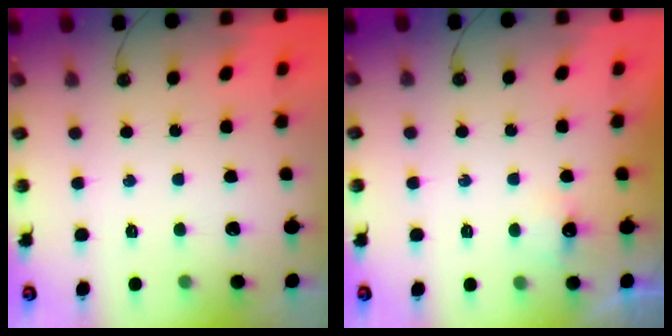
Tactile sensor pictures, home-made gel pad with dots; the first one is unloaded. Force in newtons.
{"total": 3.9, "press": 3.9, "slide": 0.7}